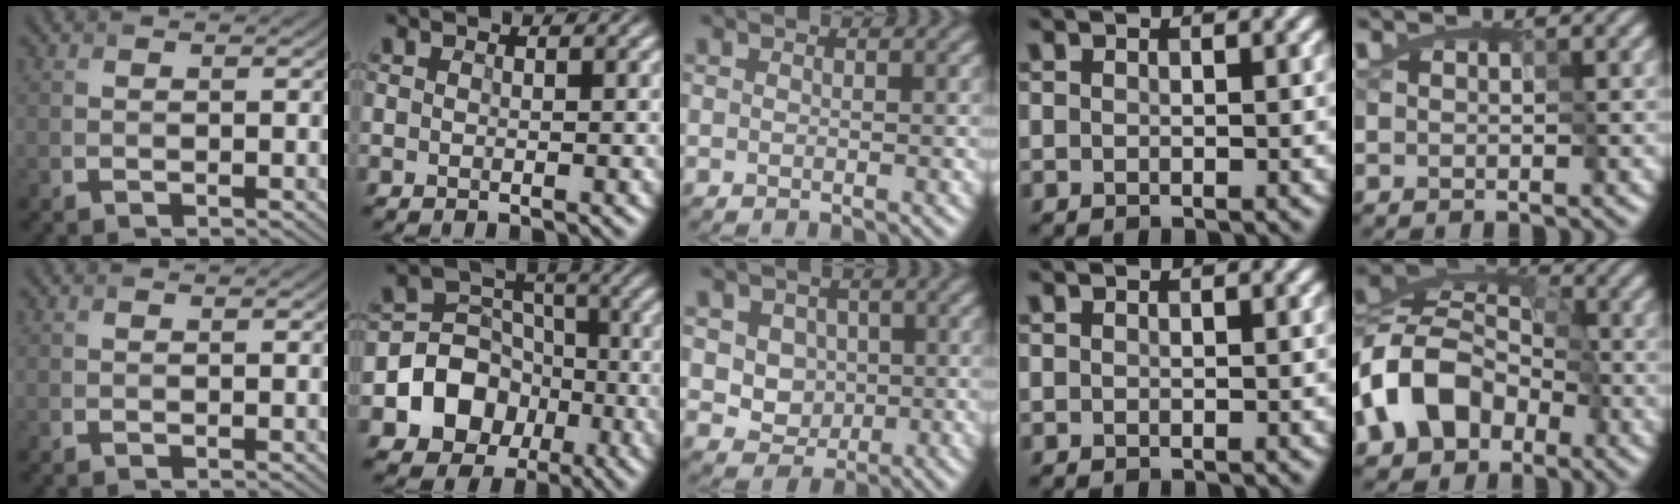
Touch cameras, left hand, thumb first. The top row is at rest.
{"index": {"total": 7.2, "force": [-2.6, 5.9, 3.1], "torque": [-0.042, 0.006, -0.061]}, "middle": {"total": 4.4, "force": [1.0, 3.7, 2.0], "torque": [-0.038, 0.000, 0.024]}, "little": {"total": 9.1, "force": [-5.5, 6.0, 3.9], "torque": [-0.077, 0.006, -0.121]}}